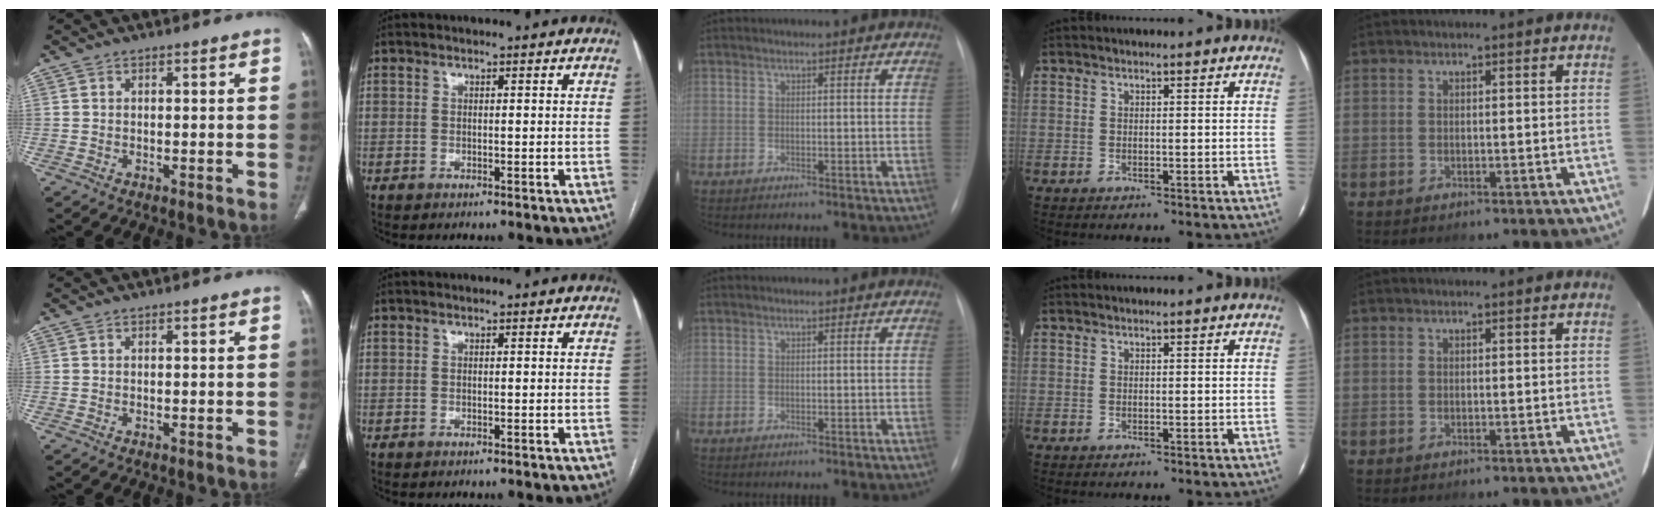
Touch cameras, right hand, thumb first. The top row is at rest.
{}